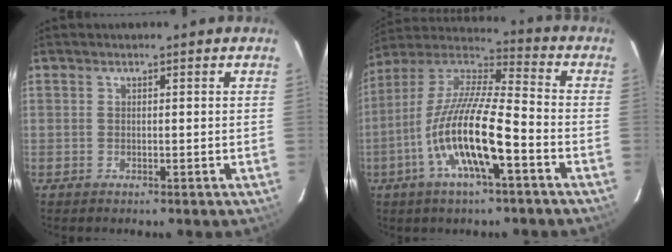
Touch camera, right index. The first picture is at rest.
{"total": 17.0, "force": [-6.7, 3.2, 15.3], "torque": [-0.295, -0.016, -0.135]}